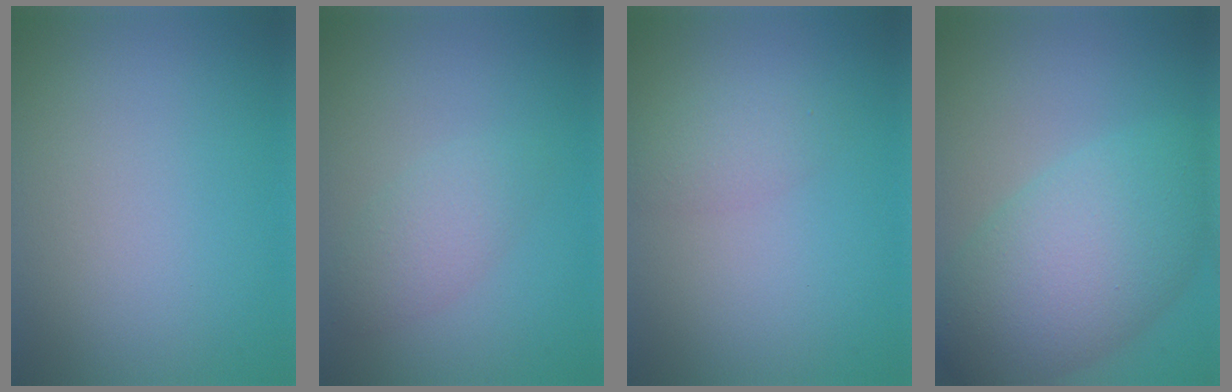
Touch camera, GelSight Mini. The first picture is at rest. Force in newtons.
{"total": 2.3, "press": 2.3, "slide": 0.1}
{"total": 1.6, "press": 1.6, "slide": 0.1}
{"total": 8.7, "press": 8.7, "slide": 0.2}